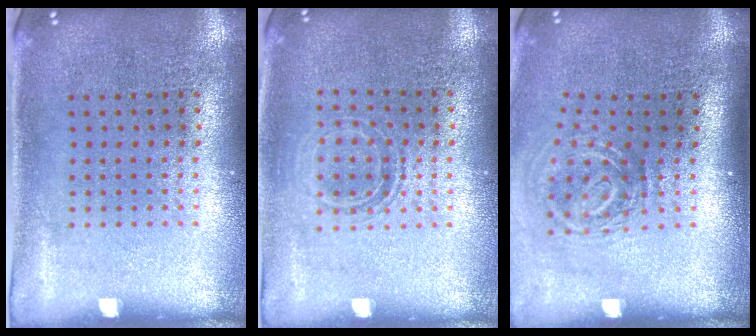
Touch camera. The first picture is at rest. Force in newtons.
{"total": 1.2, "press": 1.1, "slide": 0.6}
{"total": 1.9, "press": 1.2, "slide": 1.4}